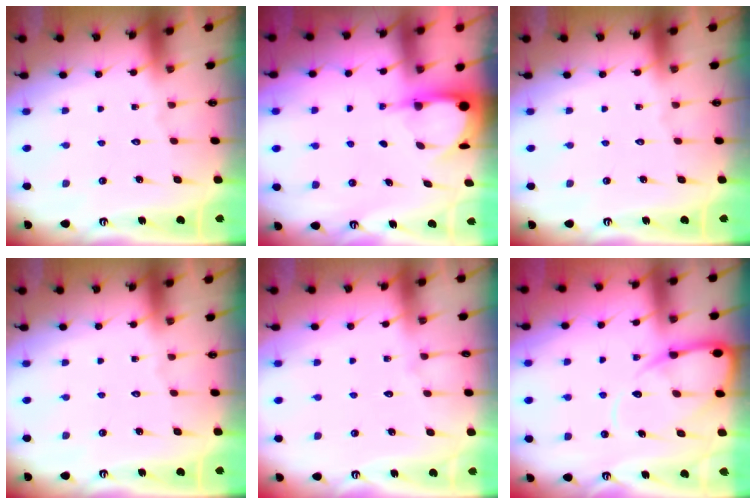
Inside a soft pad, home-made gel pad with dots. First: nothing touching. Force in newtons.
{"total": 4.0, "press": 4.0, "slide": 0.3}
{"total": 0.0}
{"total": 0.0}
{"total": 2.9, "press": 2.9, "slide": 0.4}
{"total": 9.4, "press": 9.4, "slide": 1.0}